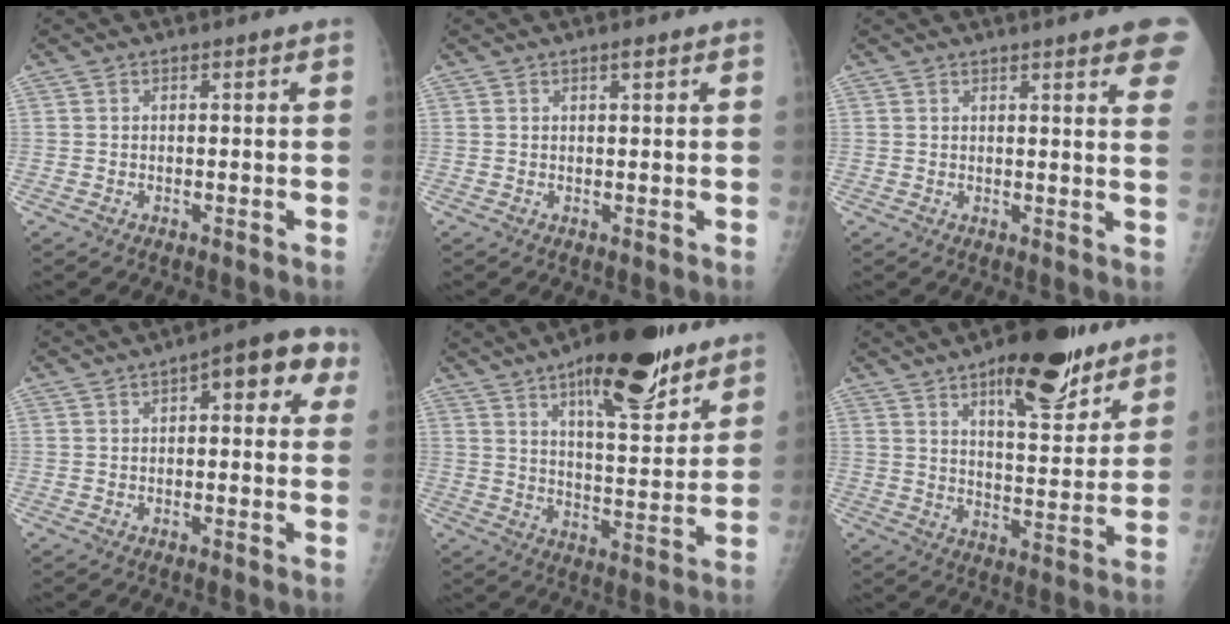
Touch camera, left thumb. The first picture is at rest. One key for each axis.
{"total": 1.1, "fx": 0.8, "fy": 0.3, "fz": 0.8, "tx": -0.013, "ty": -0.004, "tz": 0.013}
{"total": 10.0, "fx": 6.6, "fy": 1.4, "fz": 7.4, "tx": -0.071, "ty": -0.015, "tz": 0.066}
{"total": 8.9, "fx": 3.4, "fy": 3.8, "fz": 7.3, "tx": -0.061, "ty": 0.014, "tz": 0.031}
{"total": 18.1, "fx": 11.3, "fy": 6.0, "fz": 12.7, "tx": -0.151, "ty": -0.061, "tz": 0.175}
{"total": 16.3, "fx": 10.3, "fy": 5.9, "fz": 11.1, "tx": -0.120, "ty": -0.057, "tz": 0.155}